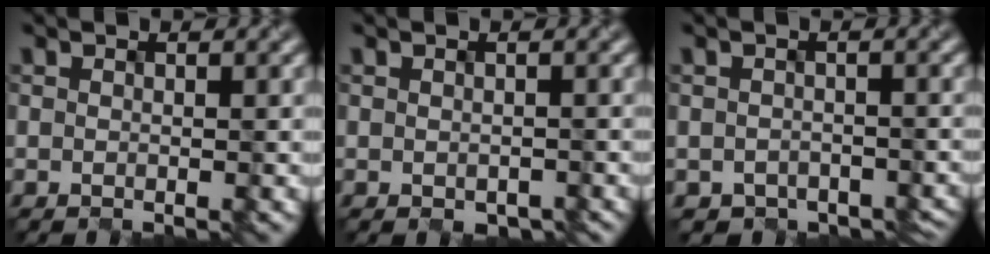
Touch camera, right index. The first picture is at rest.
{"total": 0.9, "force": [-0.7, 0.4, 0.3], "torque": [-0.005, -0.002, 0.006]}
{"total": 3.6, "force": [-2.4, 2.4, 1.1], "torque": [-0.007, -0.019, -0.013]}